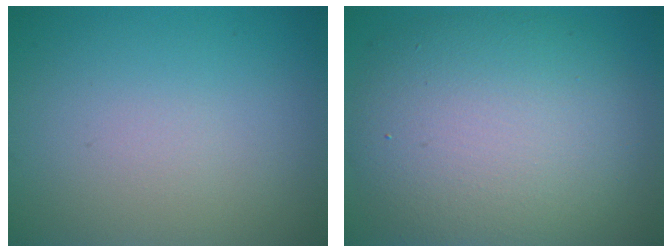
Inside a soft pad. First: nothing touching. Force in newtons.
{"total": 10.1, "press": 10.1, "slide": 0.5}